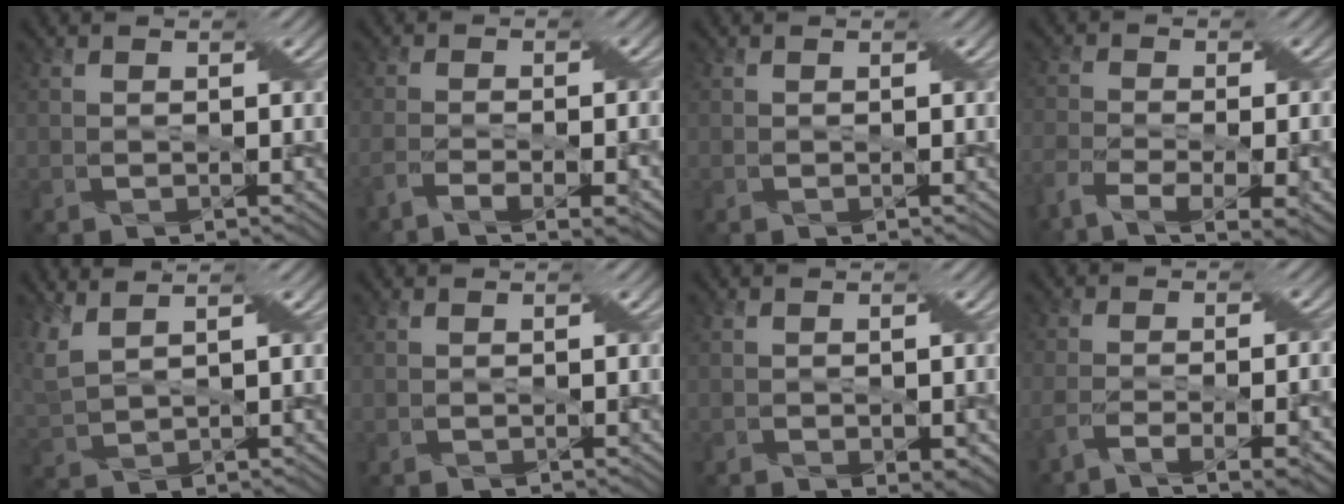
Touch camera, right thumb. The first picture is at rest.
{"total": 6.2, "force": [-4.1, 1.2, 4.6], "torque": [-0.079, -0.002, -0.070]}
{"total": 0.0}
{"total": 9.4, "force": [-5.8, 3.0, 6.8], "torque": [-0.139, -0.018, -0.096]}
{"total": 4.9, "force": [3.4, 1.4, 3.3], "torque": [-0.099, 0.011, 0.068]}
{"total": 0.0}
{"total": 1.7, "force": [-0.5, 1.0, 1.3], "torque": [-0.022, -0.006, -0.002]}
{"total": 7.7, "force": [-4.8, 1.5, 5.9], "torque": [-0.095, 0.001, -0.079]}